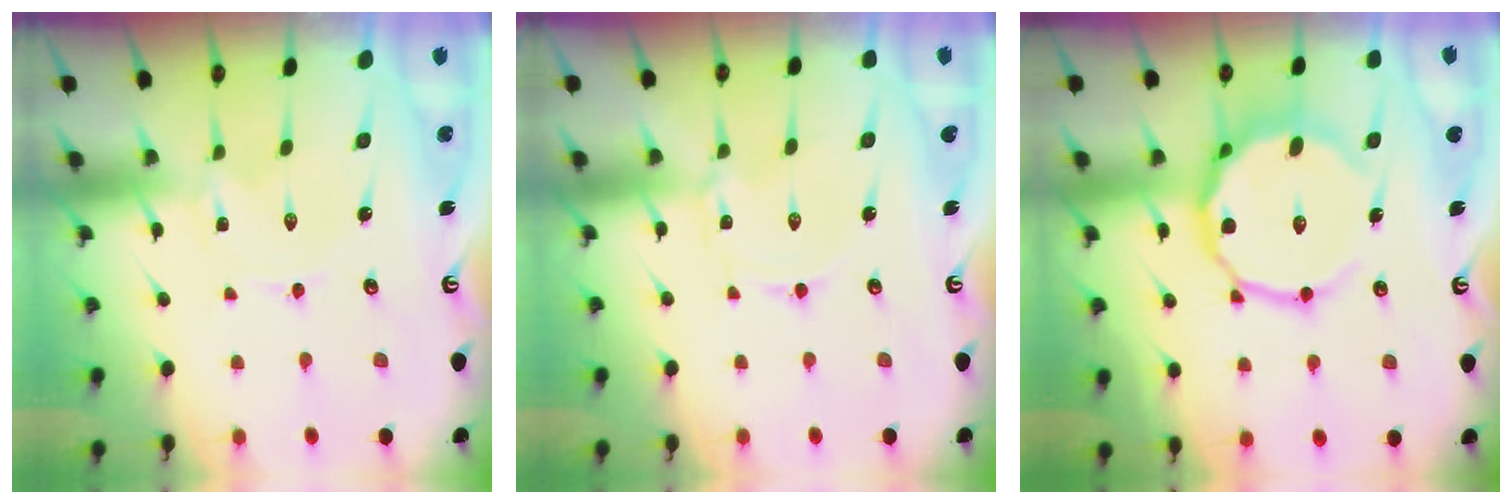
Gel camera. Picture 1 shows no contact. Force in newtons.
{"total": 0.8, "press": 0.8, "slide": 0.1}
{"total": 14.5, "press": 14.4, "slide": 1.5}